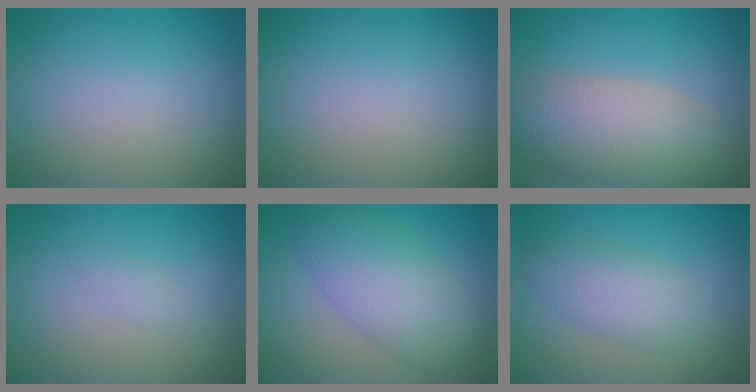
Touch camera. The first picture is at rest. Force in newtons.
{"total": 0.0}
{"total": 6.9, "press": 6.9, "slide": 0.3}
{"total": 0.8, "press": 0.8, "slide": 0.1}
{"total": 6.2, "press": 6.2, "slide": 0.2}
{"total": 3.8, "press": 3.8, "slide": 0.1}